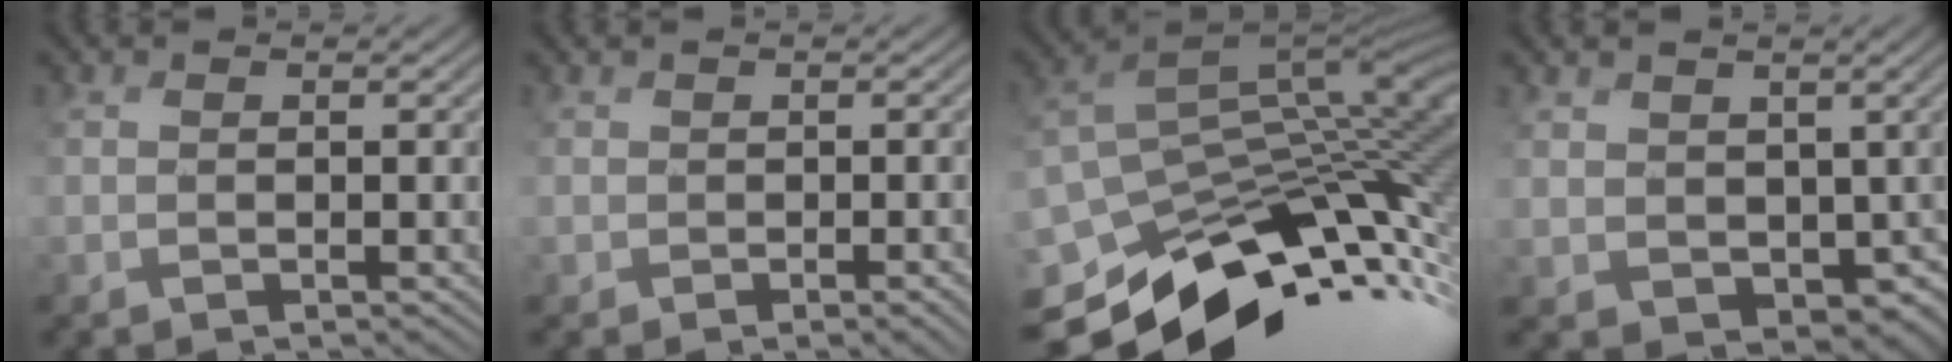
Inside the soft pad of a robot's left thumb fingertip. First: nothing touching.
{"total": 0.9, "force": [-0.8, 0.2, 0.3], "torque": [-0.006, -0.004, 0.001]}
{"total": 11.6, "force": [-7.0, 6.6, 6.5], "torque": [-0.142, -0.010, -0.113]}
{"total": 3.5, "force": [0.8, 3.3, 0.7], "torque": [-0.033, -0.028, 0.032]}